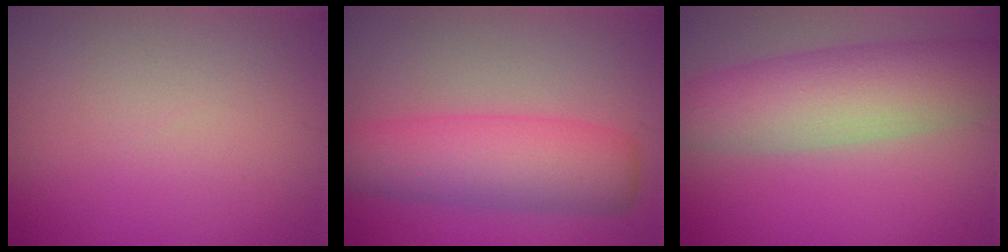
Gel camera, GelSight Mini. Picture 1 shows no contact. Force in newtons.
{"total": 6.2, "press": 6.2, "slide": 0.2}
{"total": 8.0, "press": 8.0, "slide": 0.4}